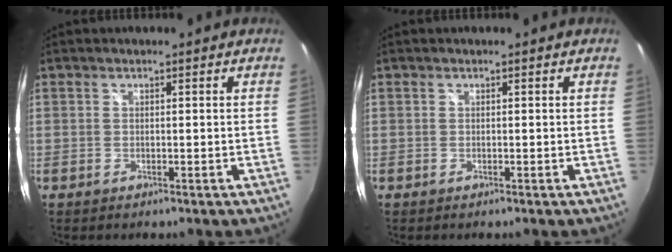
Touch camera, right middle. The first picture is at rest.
{"total": 0.0}